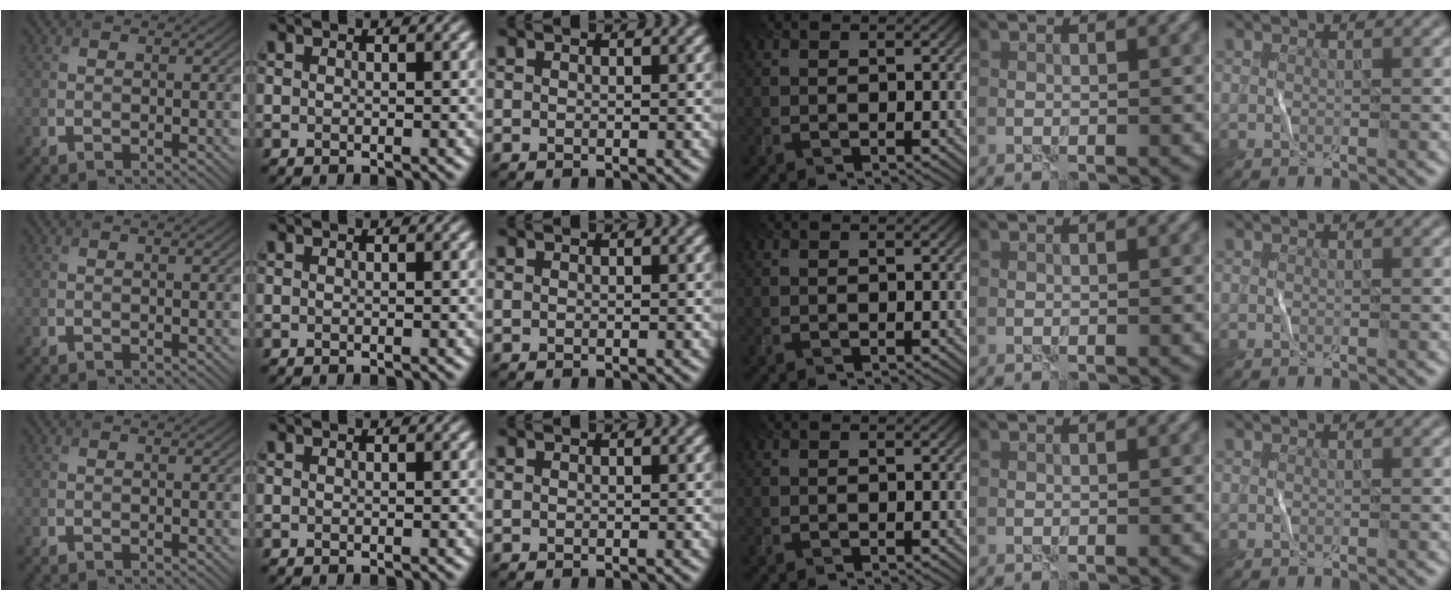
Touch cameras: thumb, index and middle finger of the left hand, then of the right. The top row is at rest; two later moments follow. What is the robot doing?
{"motion": "fold", "object": "bandana"}